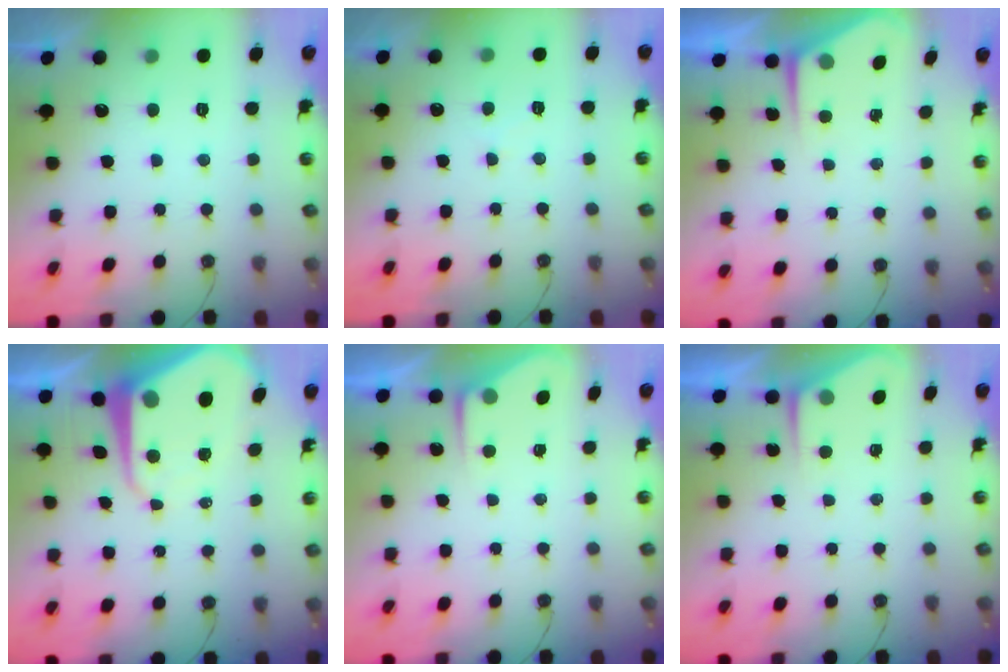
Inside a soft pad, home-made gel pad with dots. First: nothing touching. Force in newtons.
{"total": 5.4, "press": 5.4, "slide": 0.8}
{"total": 3.4, "press": 3.4, "slide": 0.5}
{"total": 10.8, "press": 10.7, "slide": 1.0}
{"total": 3.2, "press": 3.2, "slide": 0.5}
{"total": 2.7, "press": 2.7, "slide": 0.4}